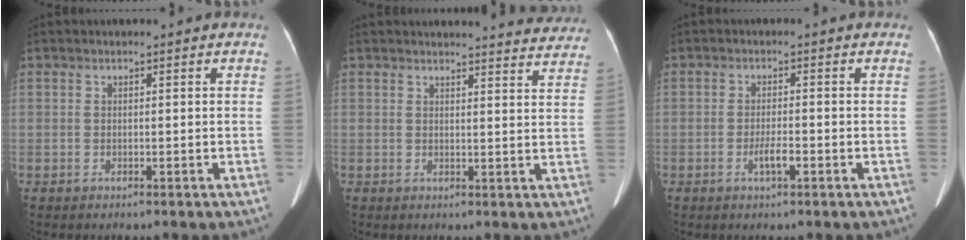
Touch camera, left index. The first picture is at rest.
{"total": 12.5, "force": [12.3, 1.4, 1.8], "torque": [0.007, -0.038, 0.114]}
{"total": 2.4, "force": [-1.0, 0.3, 2.1], "torque": [-0.040, -0.001, -0.019]}